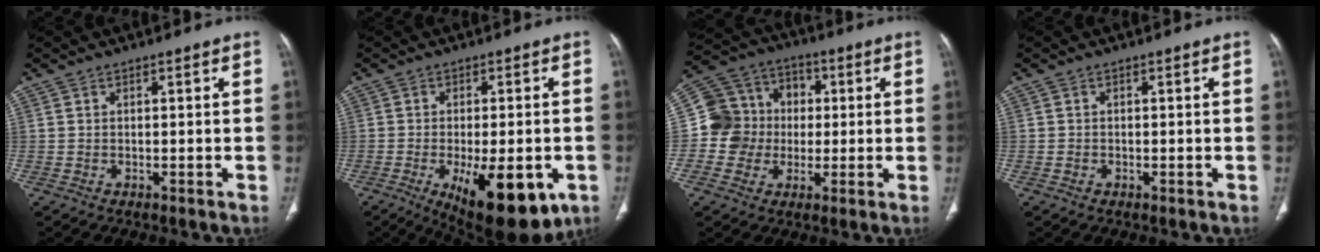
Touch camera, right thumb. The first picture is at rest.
{"total": 16.6, "force": [-6.4, 6.8, 13.7], "torque": [-0.165, -0.005, -0.074]}
{"total": 13.8, "force": [0.3, 12.9, 4.8], "torque": [-0.055, 0.029, 0.007]}
{"total": 0.6, "force": [-0.3, 0.5, 0.2], "torque": [-0.002, 0.003, -0.006]}